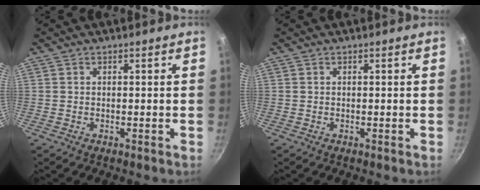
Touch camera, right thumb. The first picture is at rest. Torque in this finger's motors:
{"motor_torque": [-0.24, -0.07, 0.37, -0.37, 0.00]}